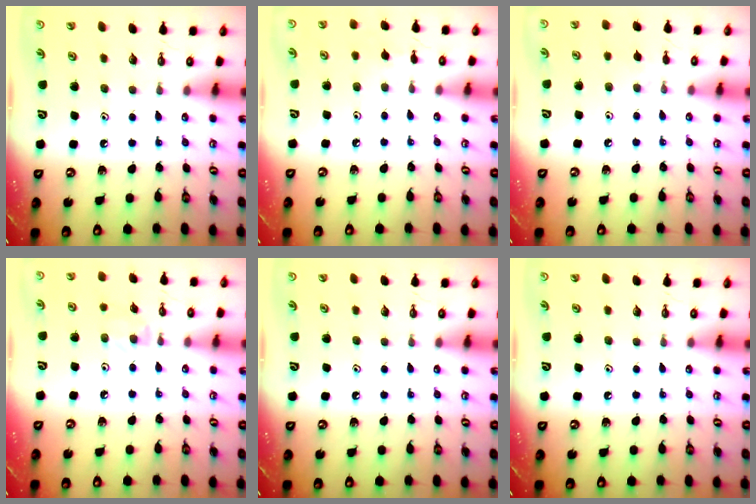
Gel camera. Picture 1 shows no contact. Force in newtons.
{"total": 2.4, "press": 2.3, "slide": 0.5}
{"total": 2.4, "press": 2.3, "slide": 0.5}
{"total": 3.9, "press": 3.9, "slide": 0.6}
{"total": 0.0}
{"total": 0.0}